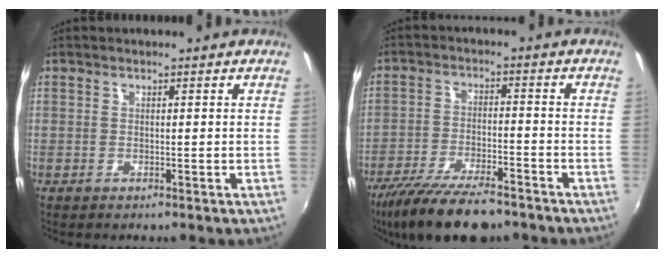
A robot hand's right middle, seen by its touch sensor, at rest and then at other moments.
{"total": 14.4, "force": [-11.4, 3.8, 7.9], "torque": [-0.171, -0.031, -0.196]}